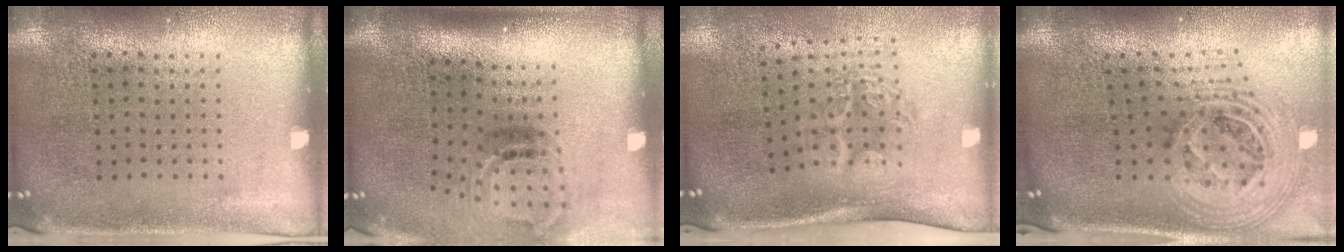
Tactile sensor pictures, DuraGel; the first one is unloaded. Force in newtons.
{"total": 1.9, "press": 1.2, "slide": 1.5}
{"total": 1.9, "press": 1.3, "slide": 1.5}
{"total": 2.5, "press": 1.8, "slide": 1.7}